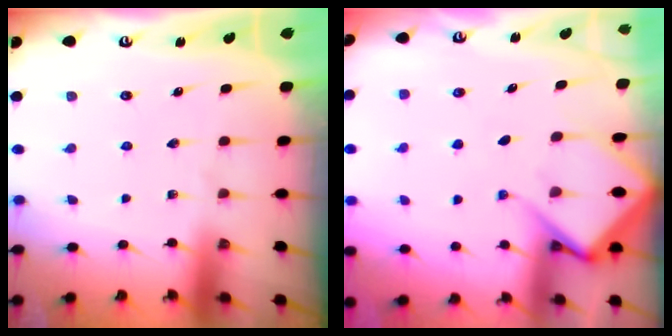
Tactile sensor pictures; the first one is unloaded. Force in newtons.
{"total": 8.7, "press": 8.6, "slide": 0.9}